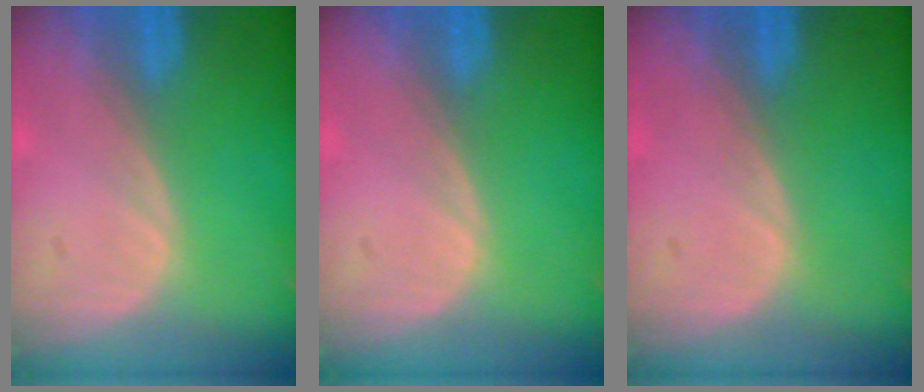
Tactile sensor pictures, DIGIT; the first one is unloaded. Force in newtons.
{"total": 0.0}
{"total": 0.0}